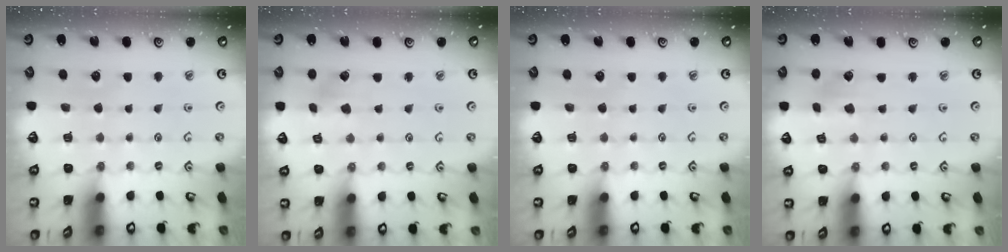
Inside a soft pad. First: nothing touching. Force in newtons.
{"total": 2.6, "press": 2.6, "slide": 0.4}
{"total": 0.0}
{"total": 1.9, "press": 1.9, "slide": 0.3}